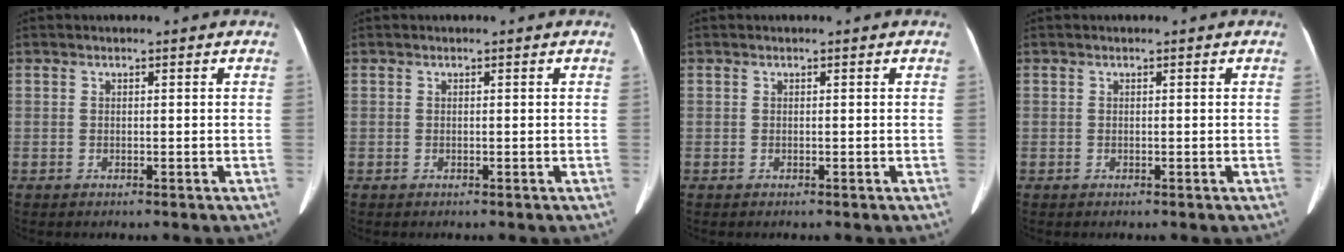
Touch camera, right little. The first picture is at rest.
{"total": 0.0}
{"total": 0.0}
{"total": 0.0}